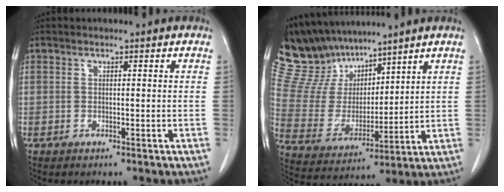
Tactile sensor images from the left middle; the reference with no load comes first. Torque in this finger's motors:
{"motor_torque": [0.17, -0.17, -0.03, -0.10]}